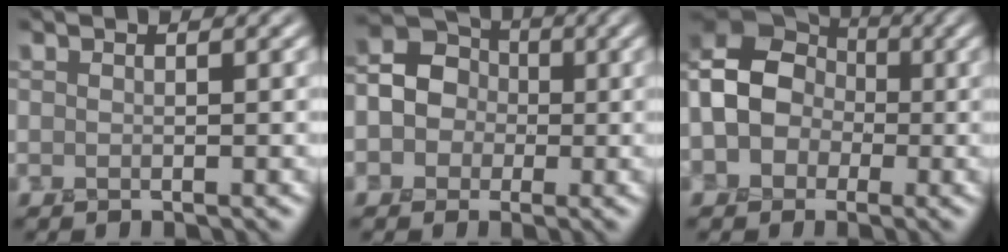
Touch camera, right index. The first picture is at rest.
{"total": 7.0, "force": [-0.1, 6.3, 2.9], "torque": [-0.053, 0.030, -0.030]}
{"total": 10.0, "force": [-1.0, 8.6, 5.1], "torque": [-0.111, 0.023, -0.054]}